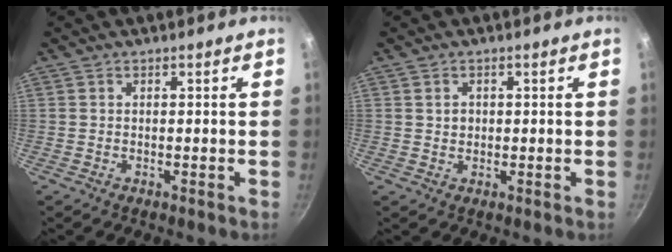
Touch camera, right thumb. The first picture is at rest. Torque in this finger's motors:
{"motor_torque": [-0.36, 0.22, -0.11, 0.36, 0.03]}